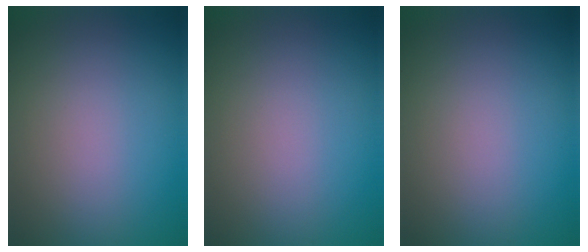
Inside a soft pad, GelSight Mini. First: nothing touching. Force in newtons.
{"total": 0.0}
{"total": 0.0}